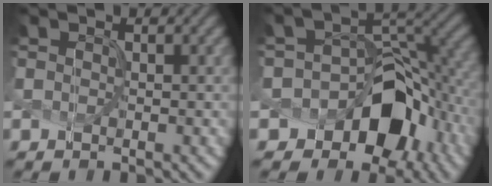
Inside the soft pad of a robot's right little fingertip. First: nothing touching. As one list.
[{"total": 10.5, "force": [-5.5, 6.9, 5.6], "torque": [-0.059, 0.023, -0.094]}]